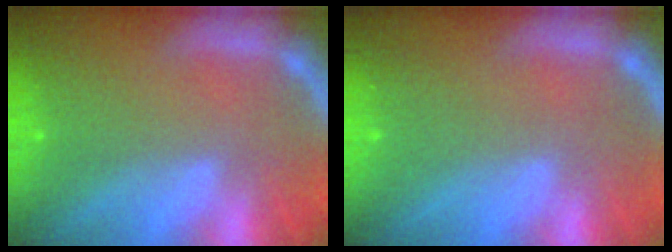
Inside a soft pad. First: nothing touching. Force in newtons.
{"total": 0.0}